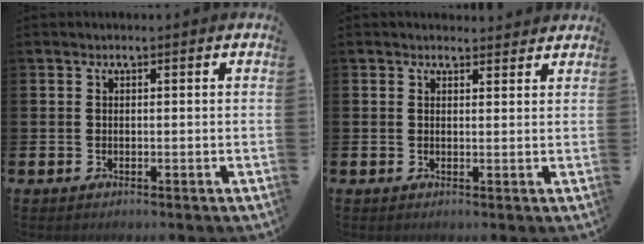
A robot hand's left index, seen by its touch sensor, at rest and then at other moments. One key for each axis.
{"total": 1.4, "fx": 1.4, "fy": 0.3, "fz": -0.1, "tx": 0.005, "ty": -0.004, "tz": 0.025}